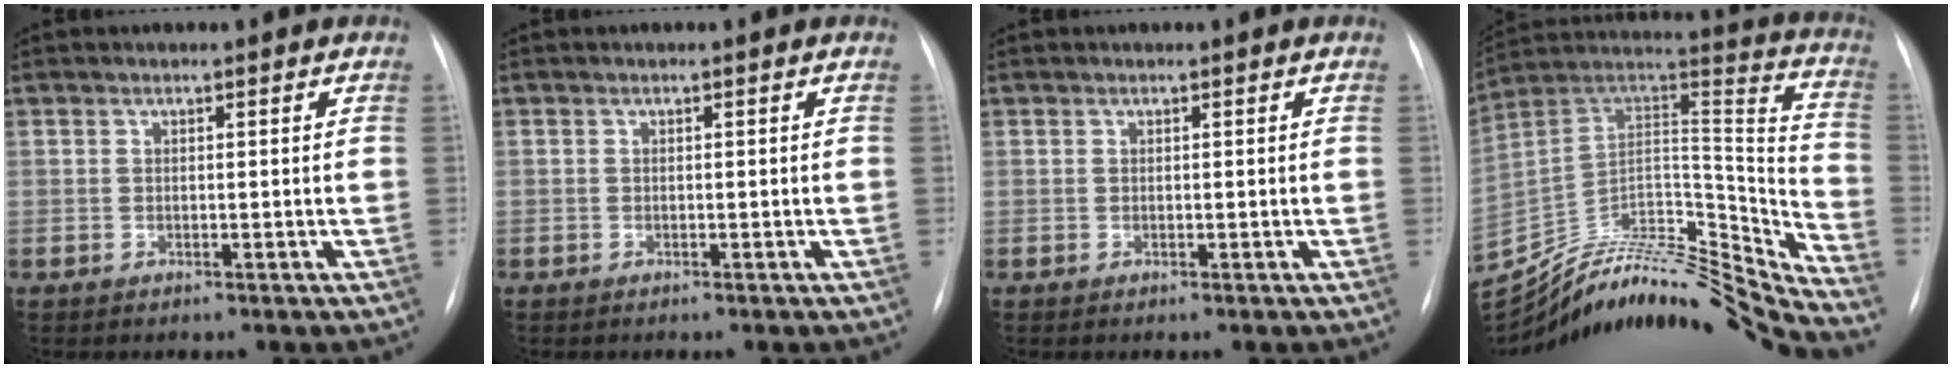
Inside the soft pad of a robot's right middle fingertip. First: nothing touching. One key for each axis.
{"total": 0.0}
{"total": 0.0}
{"total": 29.3, "fx": -27.9, "fy": 1.5, "fz": 9.0, "tx": -0.139, "ty": 0.016, "tz": -0.433}